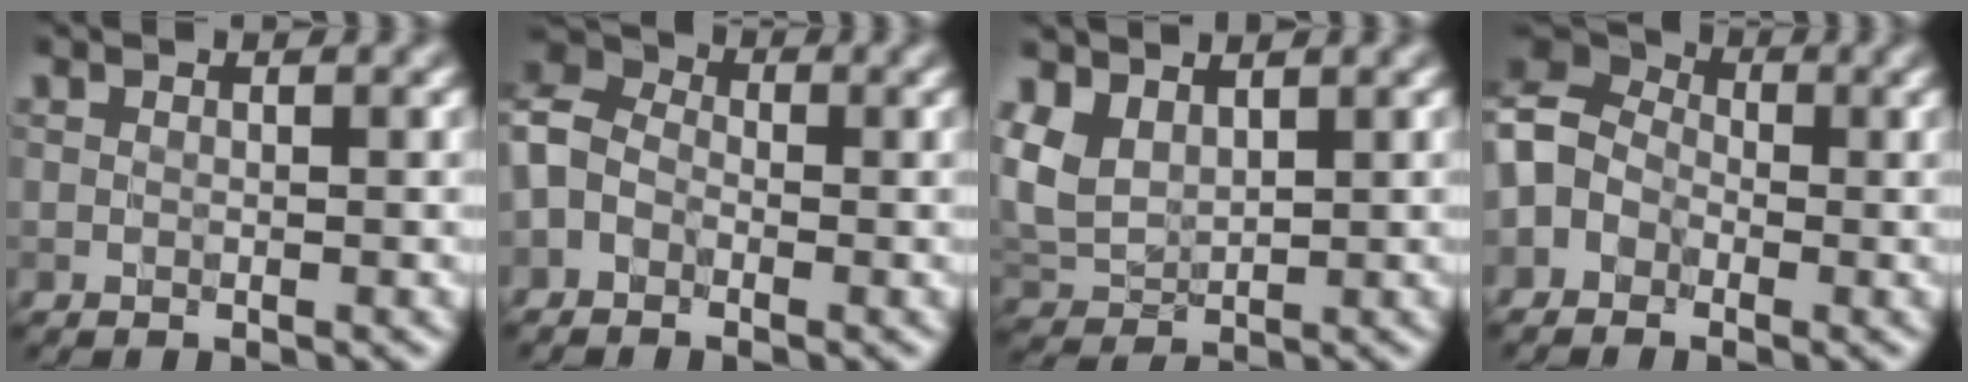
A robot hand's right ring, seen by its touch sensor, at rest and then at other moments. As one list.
[{"total": 3.3, "force": [-1.6, 2.5, 1.5], "torque": [-0.036, 0.017, -0.027]}, {"total": 2.8, "force": [1.7, 1.7, 1.3], "torque": [-0.047, 0.010, 0.051]}, {"total": 4.3, "force": [-1.6, 3.5, 1.9], "torque": [-0.037, 0.021, -0.029]}]